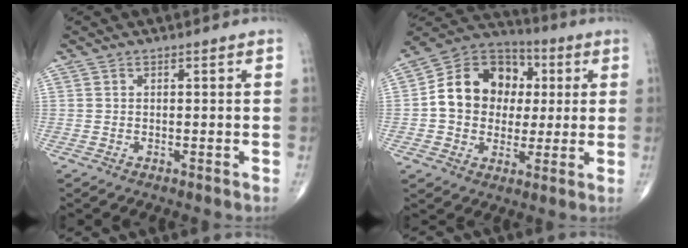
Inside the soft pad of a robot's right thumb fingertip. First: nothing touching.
{"total": 16.1, "force": [1.6, 13.2, 9.0], "torque": [-0.111, 0.022, 0.021]}